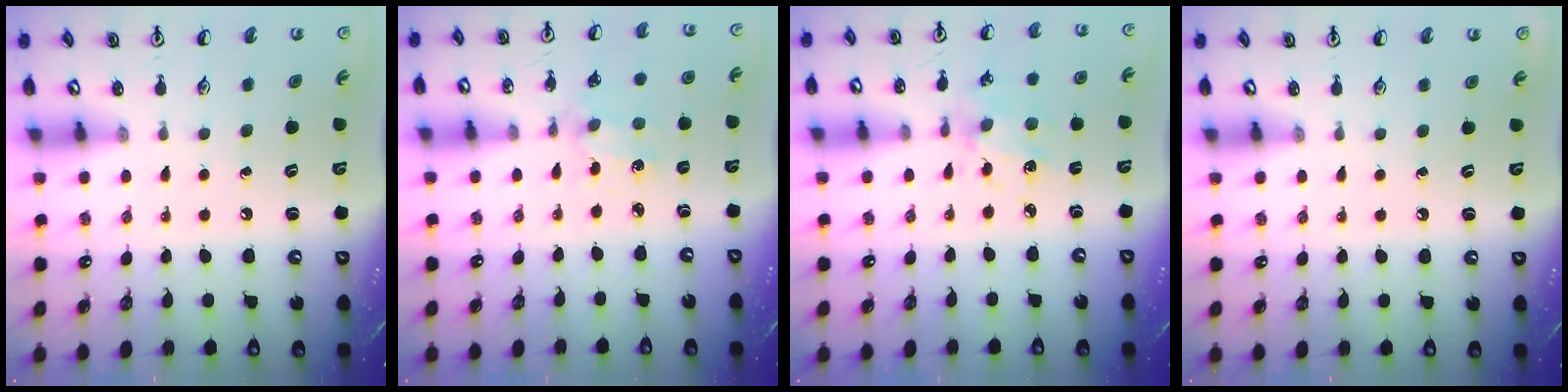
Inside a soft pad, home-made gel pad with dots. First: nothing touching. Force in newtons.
{"total": 1.8, "press": 1.8, "slide": 0.4}
{"total": 2.9, "press": 2.9, "slide": 0.2}
{"total": 0.0}